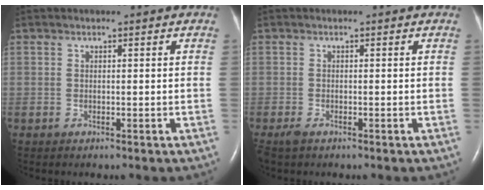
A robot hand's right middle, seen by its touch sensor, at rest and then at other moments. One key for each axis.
{"total": 1.8, "fx": -1.3, "fy": 0.6, "fz": 1.0, "tx": -0.027, "ty": -0.006, "tz": -0.022}